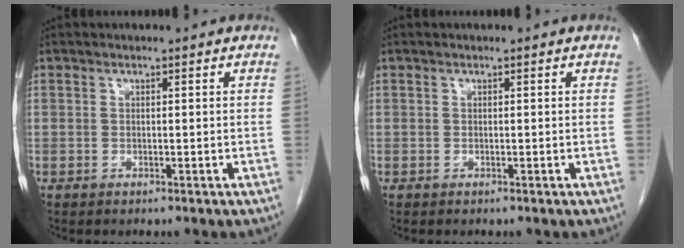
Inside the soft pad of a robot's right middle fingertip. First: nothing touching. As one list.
[{"total": 0.0}]